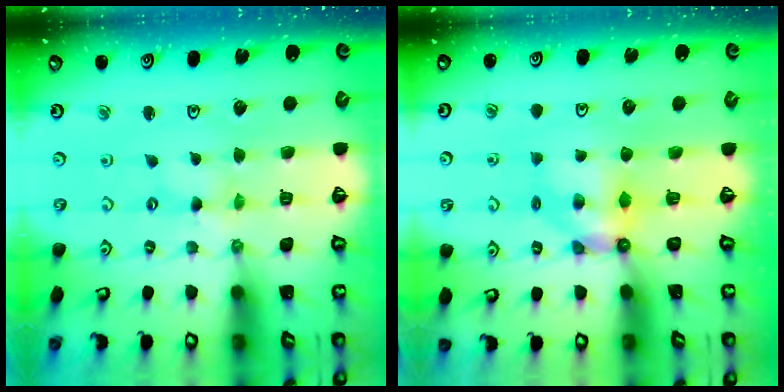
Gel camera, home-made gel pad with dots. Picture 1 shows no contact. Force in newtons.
{"total": 5.4, "press": 5.4, "slide": 0.4}